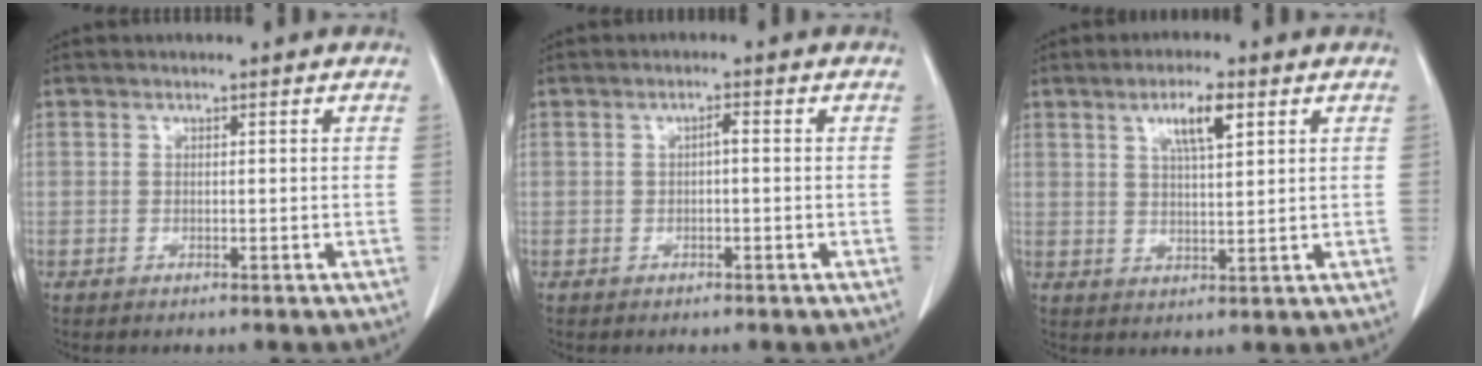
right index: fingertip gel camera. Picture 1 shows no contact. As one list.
[{"total": 1.5, "force": [0.0, 0.6, 1.4], "torque": [-0.027, 0.005, 0.001]}, {"total": 6.3, "force": [3.0, 1.6, 5.3], "torque": [-0.098, 0.003, 0.055]}]